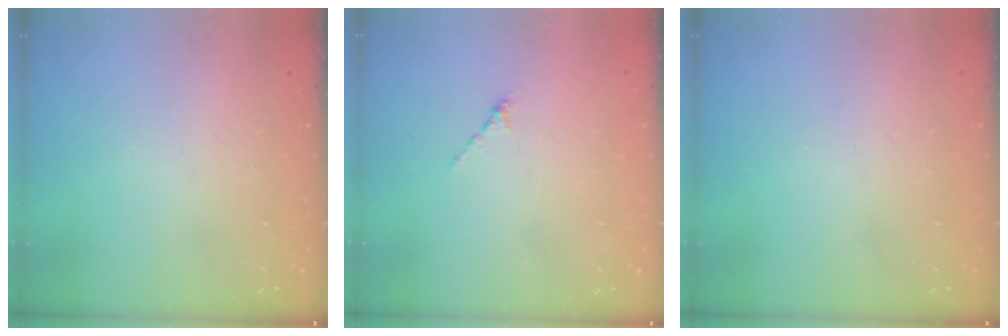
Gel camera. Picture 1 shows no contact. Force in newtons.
{"total": 0.0}
{"total": 0.0}